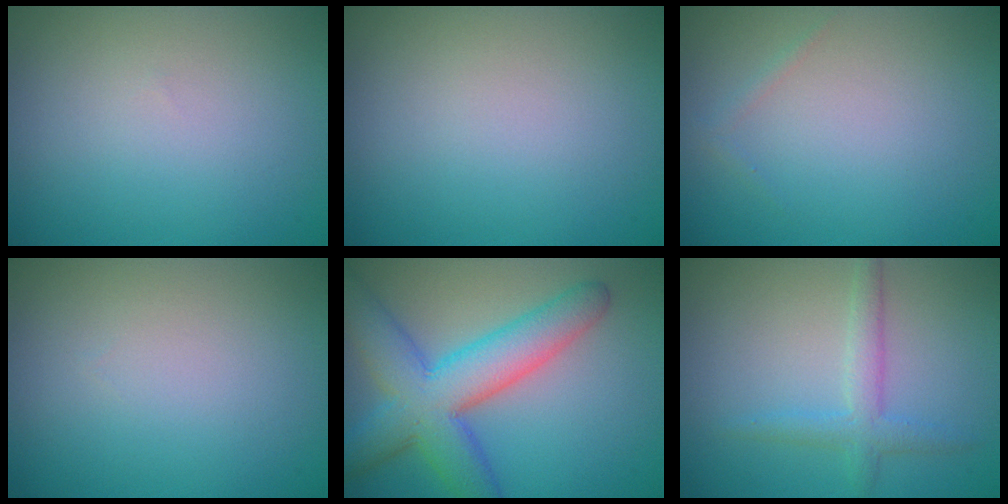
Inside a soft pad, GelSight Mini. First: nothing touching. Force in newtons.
{"total": 0.0}
{"total": 0.5, "press": 0.5, "slide": 0.0}
{"total": 0.0}
{"total": 8.2, "press": 8.2, "slide": 0.2}
{"total": 2.4, "press": 2.4, "slide": 0.2}